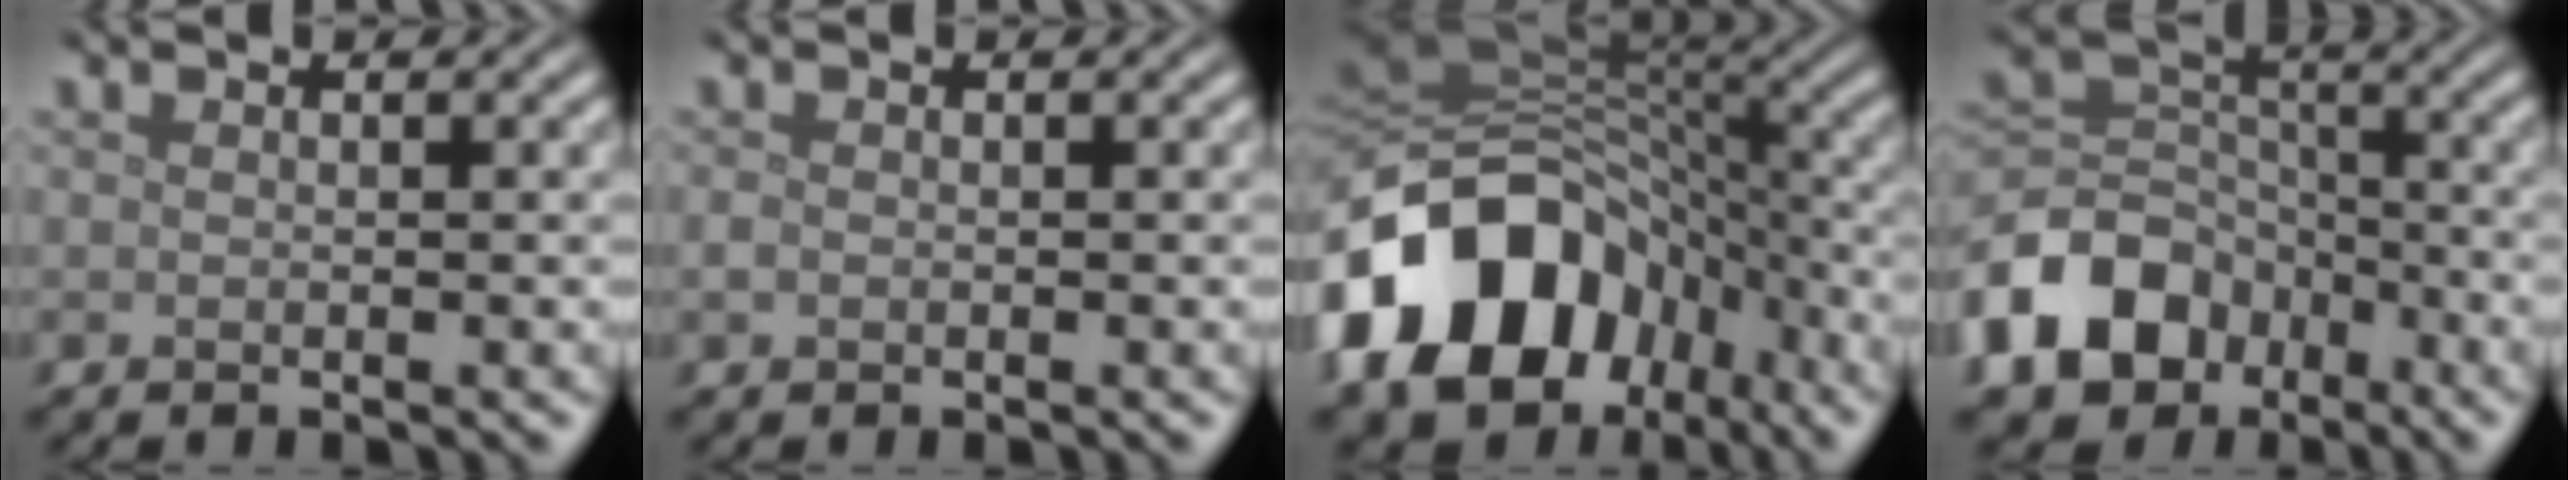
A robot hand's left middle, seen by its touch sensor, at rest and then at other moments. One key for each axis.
{"total": 0.6, "fx": -0.2, "fy": 0.5, "fz": 0.3, "tx": -0.006, "ty": -0.003, "tz": -0.005}
{"total": 16.5, "fx": -6.6, "fy": 12.2, "fz": 9.0, "tx": -0.176, "ty": -0.015, "tz": -0.109}
{"total": 9.0, "fx": -4.8, "fy": 6.5, "fz": 4.0, "tx": -0.076, "ty": 0.000, "tz": -0.106}